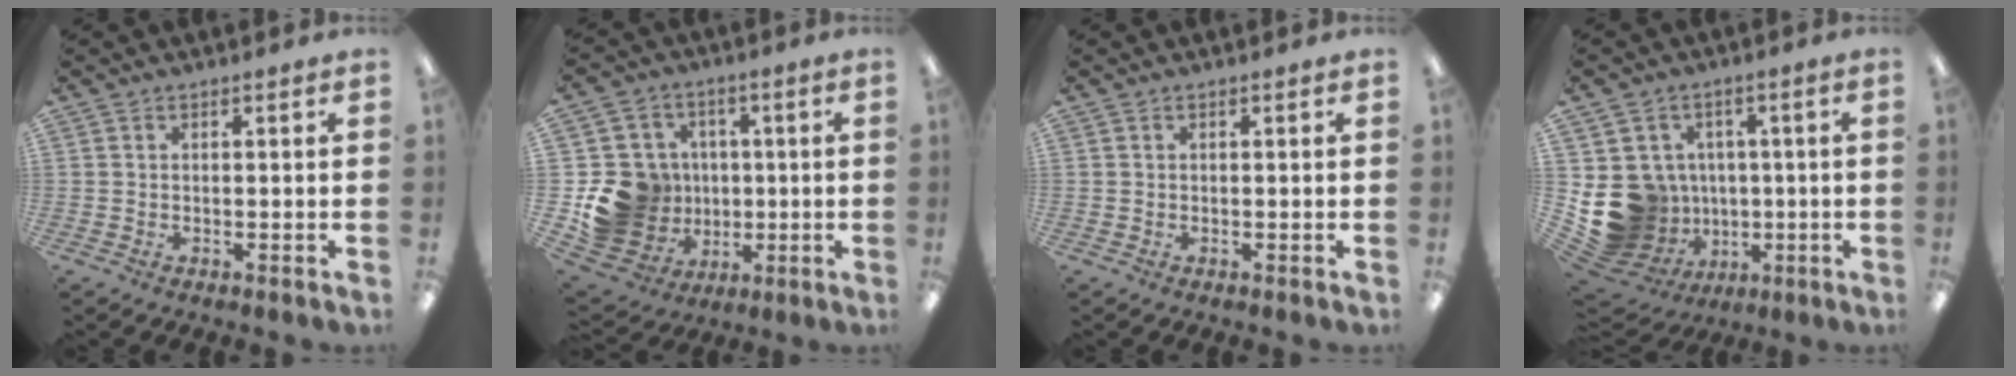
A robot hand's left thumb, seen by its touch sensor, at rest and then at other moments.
{"total": 16.3, "force": [-1.6, 15.4, 5.2], "torque": [-0.108, 0.013, 0.003]}
{"total": 0.0}
{"total": 13.2, "force": [-0.9, 12.4, 4.7], "torque": [-0.125, -0.006, 0.007]}